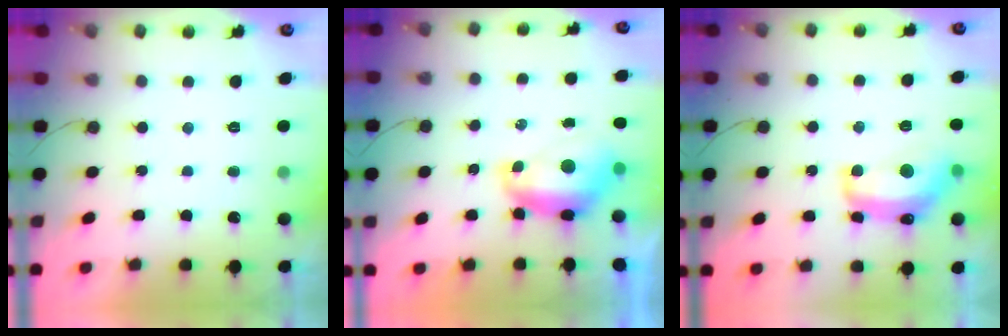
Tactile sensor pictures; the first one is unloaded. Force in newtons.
{"total": 8.0, "press": 7.9, "slide": 0.9}
{"total": 13.8, "press": 13.8, "slide": 1.0}